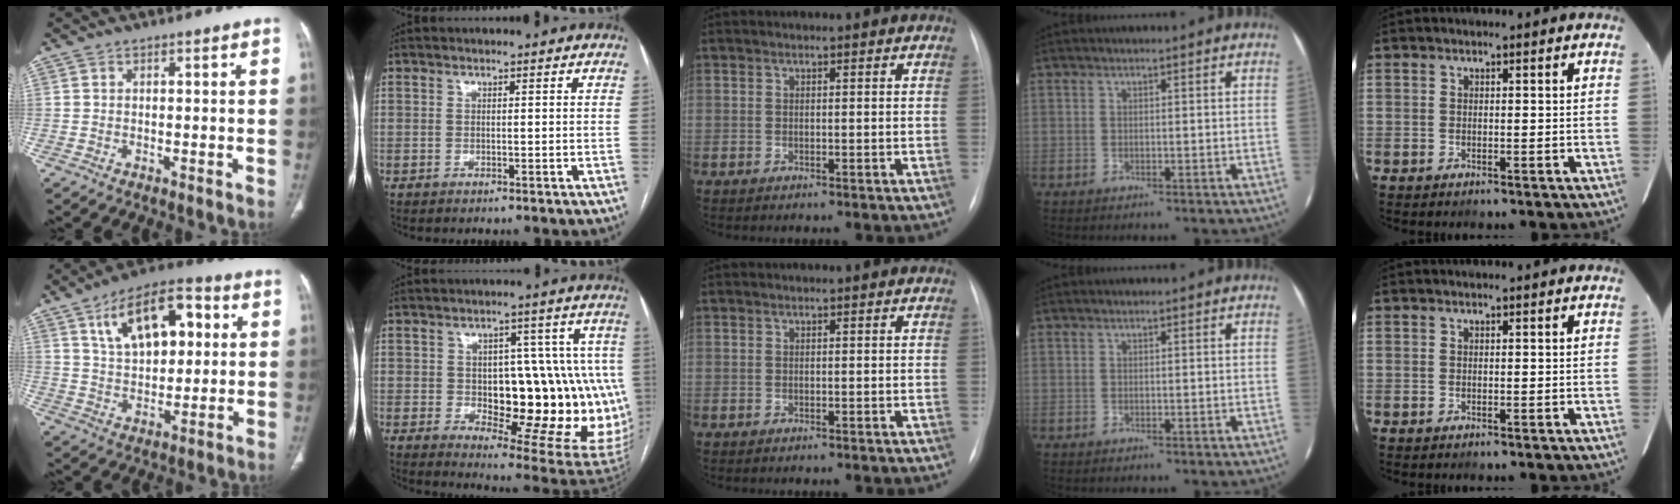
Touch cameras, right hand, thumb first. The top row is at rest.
{"thumb": {"total": 16.3, "force": [5.5, 8.9, 12.6], "torque": [-0.171, 0.003, 0.094]}, "index": {"total": 21.6, "force": [-1.8, 9.6, 19.2], "torque": [-0.183, 0.028, 0.006]}}